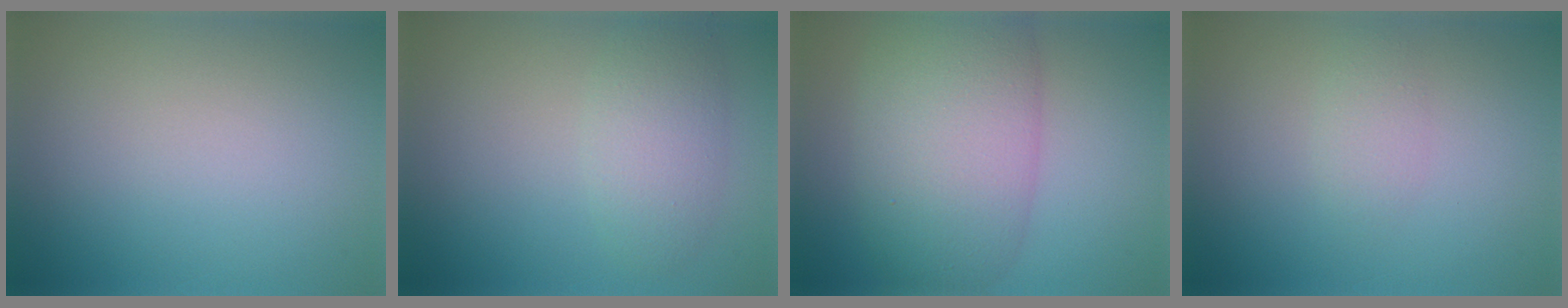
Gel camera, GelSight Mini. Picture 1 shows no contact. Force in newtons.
{"total": 3.1, "press": 3.1, "slide": 0.0}
{"total": 8.9, "press": 8.9, "slide": 0.3}
{"total": 1.3, "press": 1.3, "slide": 0.0}